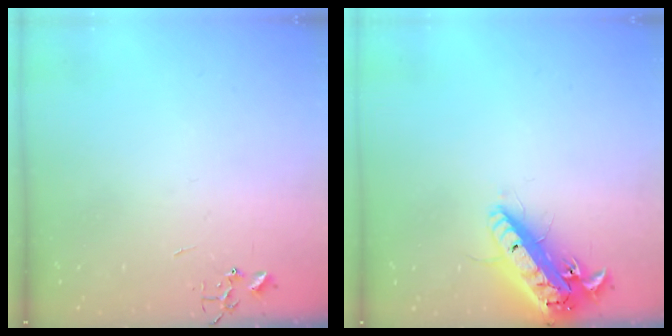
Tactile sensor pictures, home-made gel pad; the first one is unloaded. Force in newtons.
{"total": 16.4, "press": 16.0, "slide": 3.4}